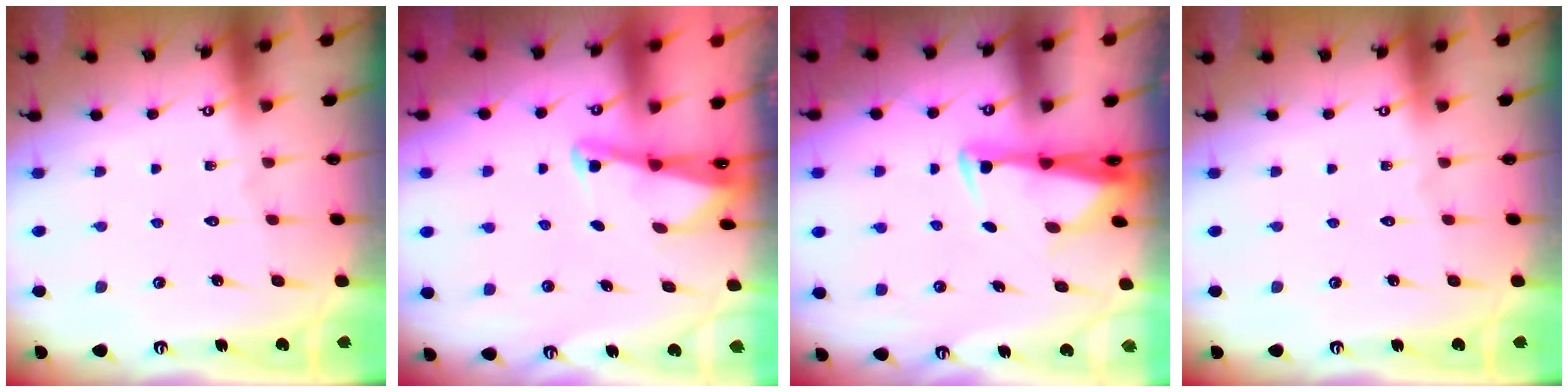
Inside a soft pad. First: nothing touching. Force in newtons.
{"total": 2.2, "press": 2.2, "slide": 0.3}
{"total": 2.8, "press": 2.7, "slide": 0.9}
{"total": 0.0}